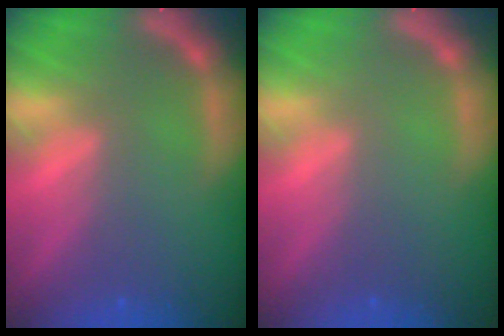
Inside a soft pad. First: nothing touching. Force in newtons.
{"total": 0.0}